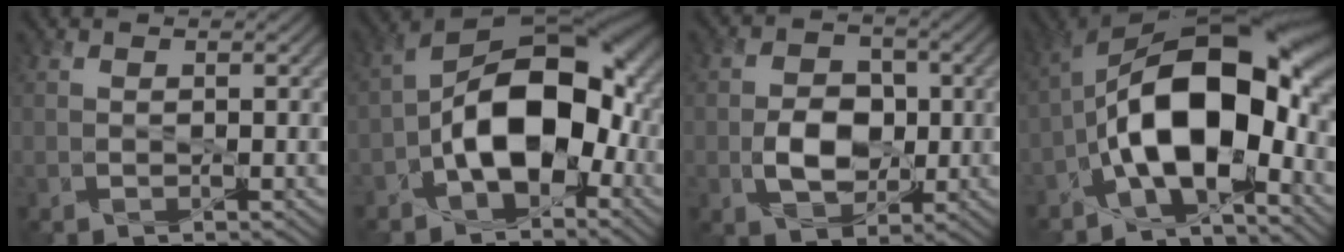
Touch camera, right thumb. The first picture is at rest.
{"total": 14.8, "force": [-3.7, 8.5, 11.5], "torque": [-0.170, 0.006, -0.075]}
{"total": 5.9, "force": [-1.0, 4.0, 4.2], "torque": [-0.077, 0.003, -0.023]}
{"total": 16.5, "force": [-3.7, 7.4, 14.3], "torque": [-0.240, 0.014, -0.072]}